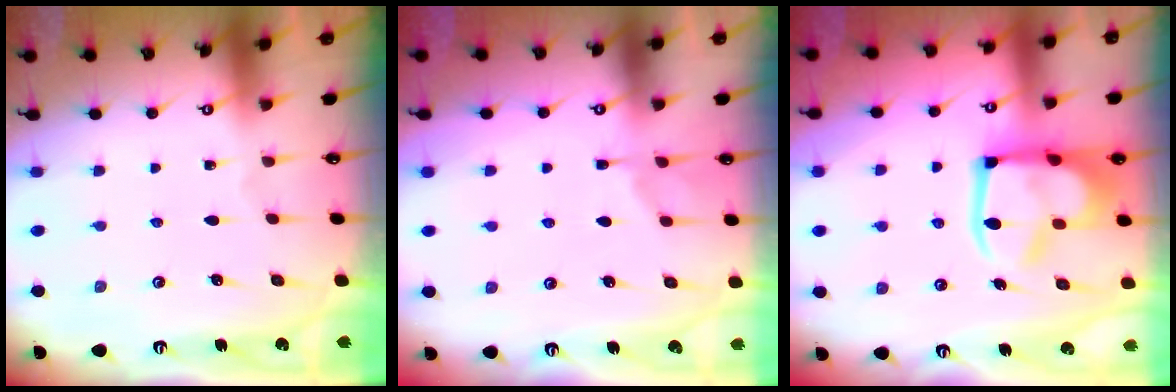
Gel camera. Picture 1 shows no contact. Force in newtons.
{"total": 1.7, "press": 1.4, "slide": 0.9}
{"total": 12.3, "press": 12.2, "slide": 1.7}